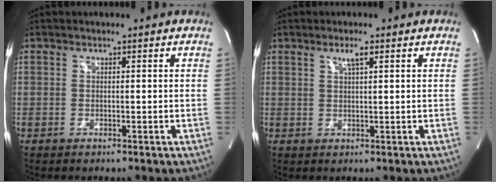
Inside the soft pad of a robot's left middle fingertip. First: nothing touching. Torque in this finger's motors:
{"motor_torque": [0.05, 0.03, -0.02, 0.01]}